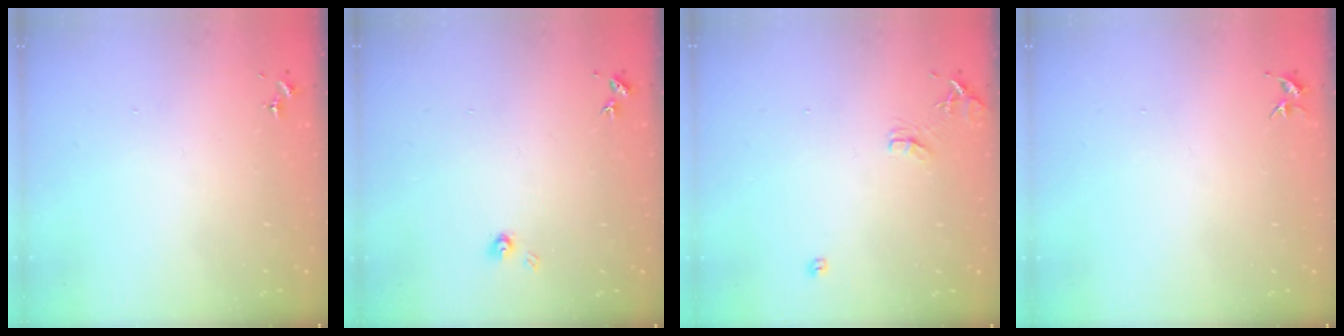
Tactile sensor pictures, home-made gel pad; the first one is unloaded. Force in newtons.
{"total": 3.8, "press": 3.7, "slide": 0.2}
{"total": 8.6, "press": 8.6, "slide": 0.8}
{"total": 3.4, "press": 3.4, "slide": 0.4}